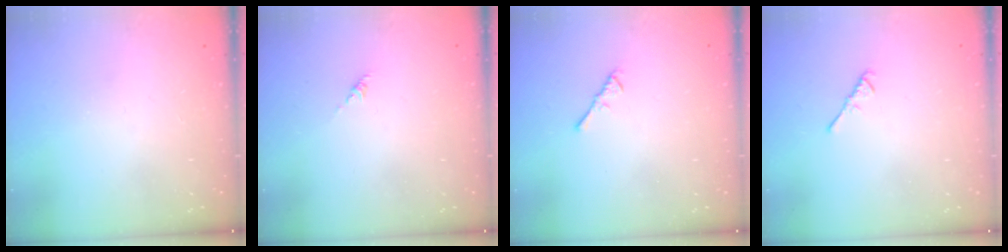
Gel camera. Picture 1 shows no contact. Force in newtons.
{"total": 0.6, "press": 0.4, "slide": 0.4}
{"total": 2.2, "press": 2.1, "slide": 0.5}
{"total": 2.6, "press": 2.6, "slide": 0.6}